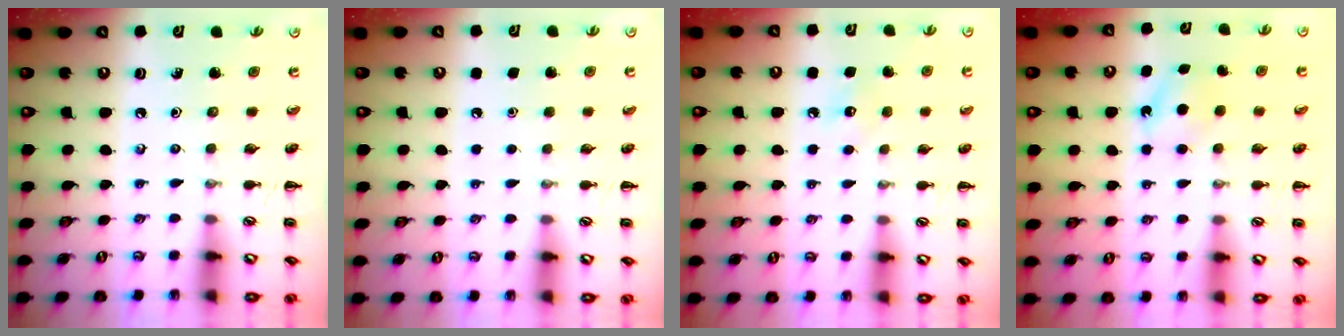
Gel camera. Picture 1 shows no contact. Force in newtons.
{"total": 1.8, "press": 1.8, "slide": 0.1}
{"total": 6.0, "press": 5.9, "slide": 1.1}
{"total": 4.9, "press": 4.7, "slide": 1.6}